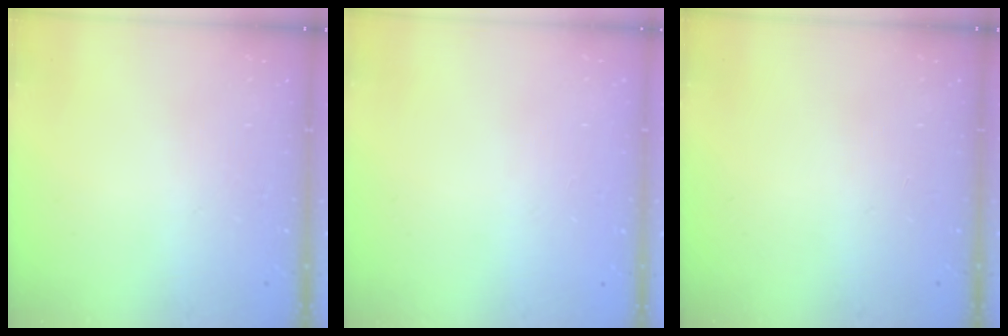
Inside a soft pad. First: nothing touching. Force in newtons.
{"total": 0.5, "press": 0.5, "slide": 0.1}
{"total": 0.0}